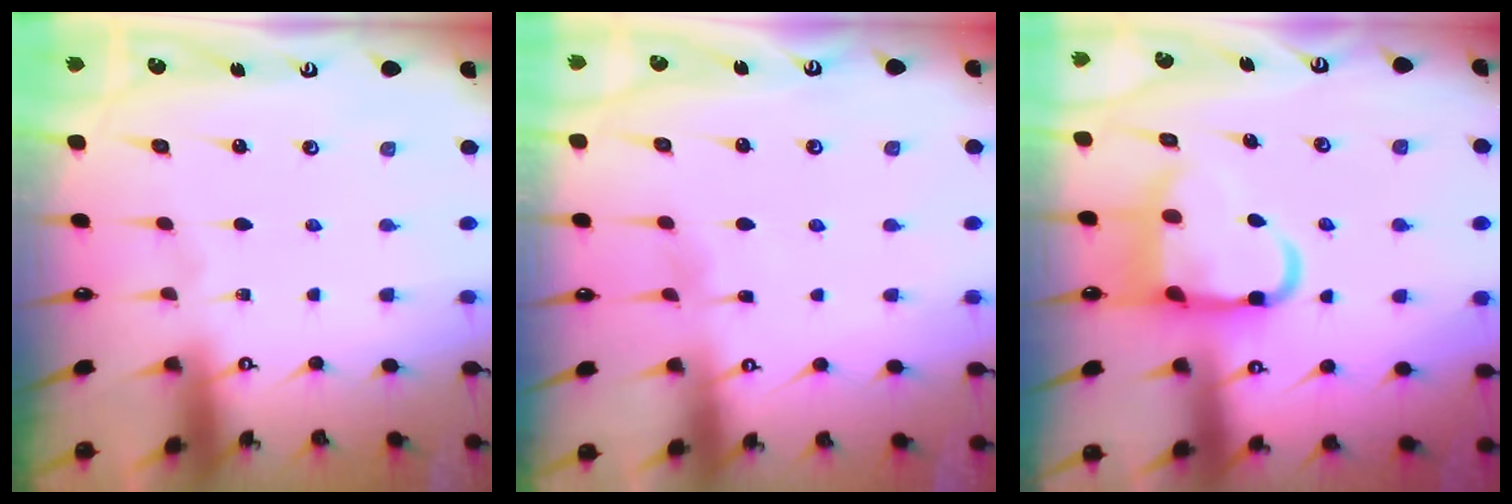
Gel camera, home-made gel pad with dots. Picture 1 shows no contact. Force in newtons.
{"total": 3.4, "press": 3.4, "slide": 0.4}
{"total": 12.6, "press": 12.5, "slide": 1.6}